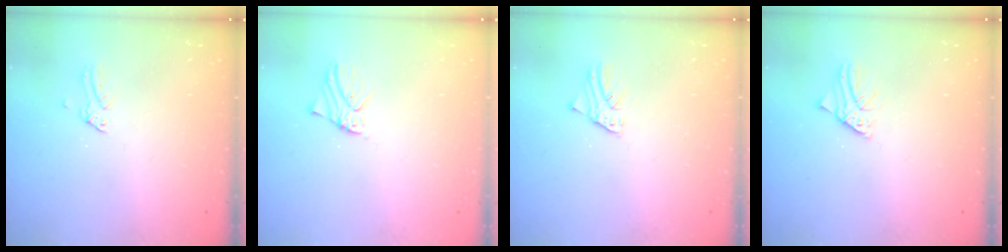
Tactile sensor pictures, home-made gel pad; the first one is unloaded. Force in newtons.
{"total": 1.0, "press": 1.0, "slide": 0.0}
{"total": 1.6, "press": 1.6, "slide": 0.2}
{"total": 1.6, "press": 1.6, "slide": 0.2}